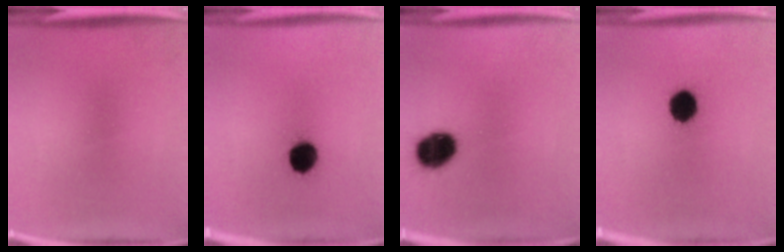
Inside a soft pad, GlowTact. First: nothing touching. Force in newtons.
{"total": 8.5}
{"total": 11.1}
{"total": 8.4}